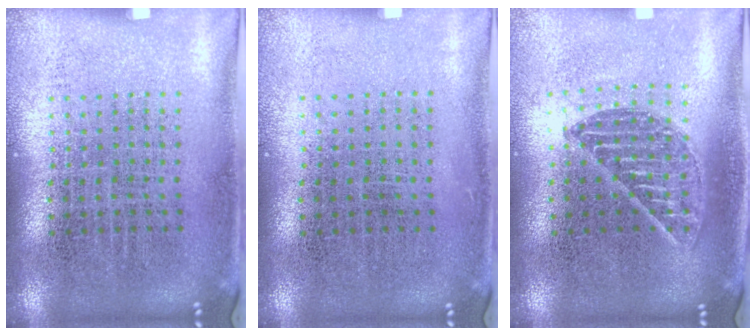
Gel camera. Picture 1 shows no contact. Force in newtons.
{"total": 0.0}
{"total": 1.1, "press": 1.0, "slide": 0.4}